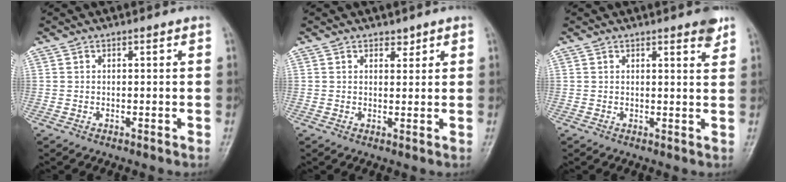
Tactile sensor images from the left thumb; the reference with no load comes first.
{"total": 1.7, "force": [1.3, 1.0, 0.5], "torque": [0.008, -0.008, 0.016]}
{"total": 3.2, "force": [2.3, 0.7, 2.1], "torque": [-0.019, -0.013, 0.027]}